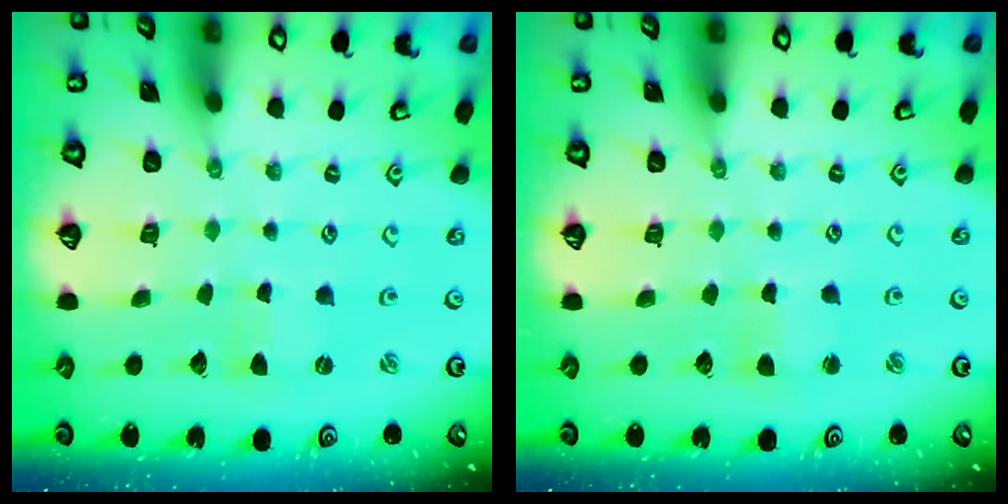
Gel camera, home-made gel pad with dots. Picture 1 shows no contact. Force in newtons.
{"total": 3.0, "press": 3.0, "slide": 0.6}